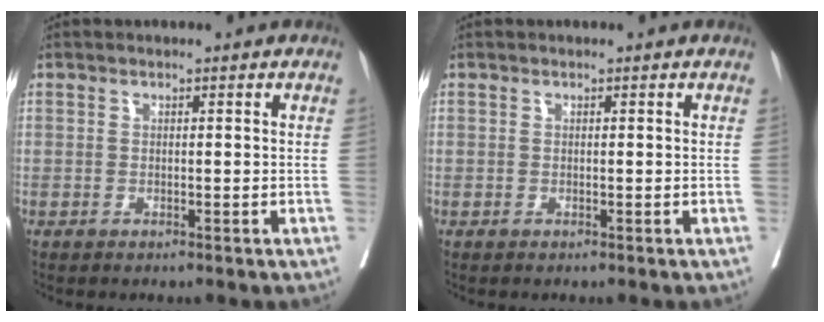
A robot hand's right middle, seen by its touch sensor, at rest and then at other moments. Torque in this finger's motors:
{"motor_torque": [0.00, 0.00, 0.00, 0.00]}